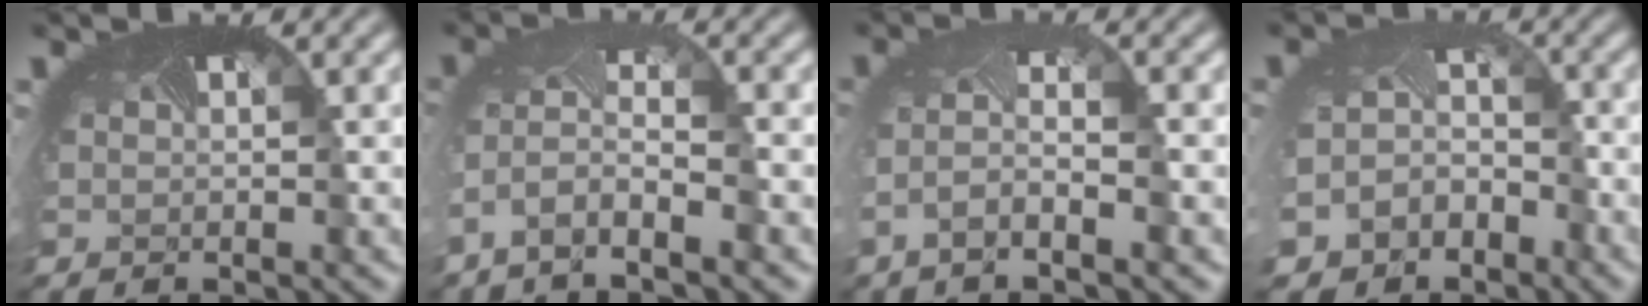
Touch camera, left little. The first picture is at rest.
{"total": 4.3, "force": [-2.8, 1.0, 3.2], "torque": [-0.081, -0.006, -0.056]}
{"total": 3.7, "force": [-1.8, 0.7, 3.1], "torque": [-0.074, -0.006, -0.036]}
{"total": 5.1, "force": [-3.7, 3.2, 1.1], "torque": [-0.019, -0.015, -0.052]}